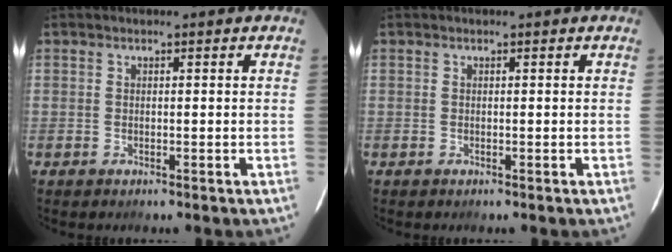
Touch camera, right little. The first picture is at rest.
{"total": 0.0}